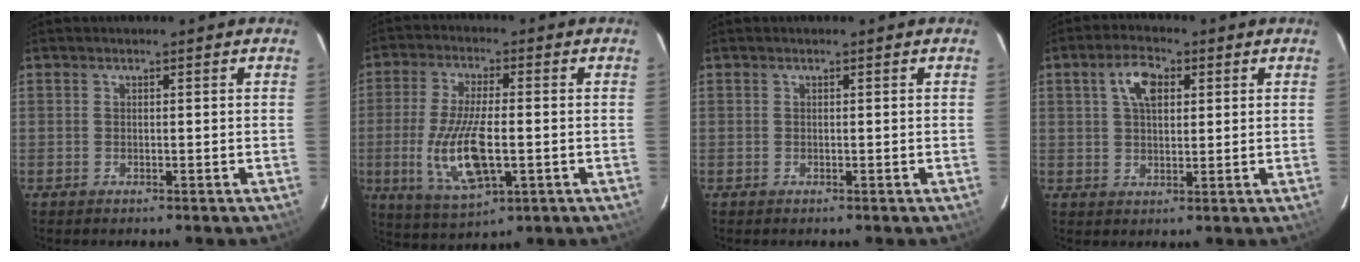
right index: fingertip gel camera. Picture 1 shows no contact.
{"total": 13.3, "force": [-2.5, 4.5, 12.2], "torque": [-0.250, -0.016, -0.040]}
{"total": 0.0}
{"total": 5.9, "force": [2.2, 3.2, 4.5], "torque": [-0.082, 0.017, 0.040]}